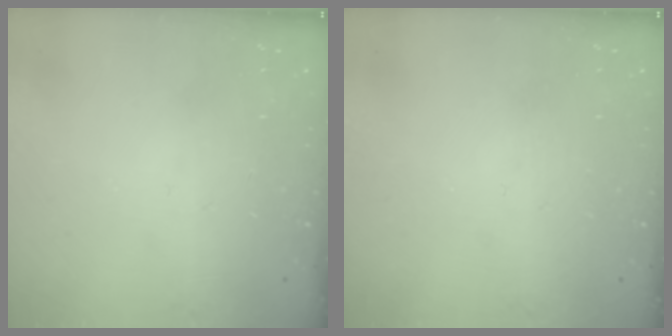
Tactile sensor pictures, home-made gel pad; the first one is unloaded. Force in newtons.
{"total": 0.0}